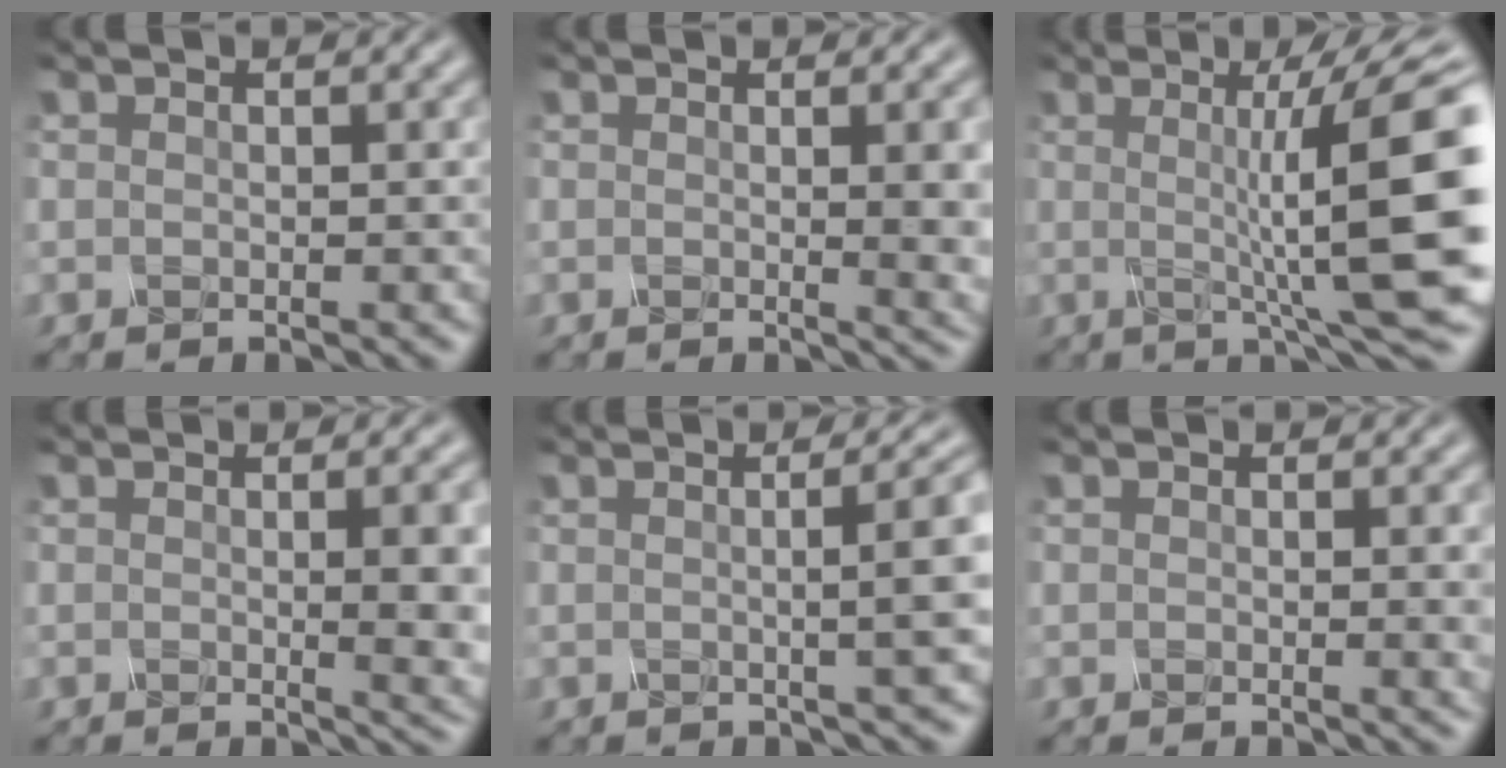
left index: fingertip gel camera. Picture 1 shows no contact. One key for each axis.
{"total": 4.2, "fx": 0.2, "fy": 1.2, "fz": 4.0, "tx": -0.040, "ty": -0.002, "tz": 0.004}
{"total": 12.4, "fx": 0.7, "fy": 2.0, "fz": 12.2, "tx": -0.146, "ty": 0.006, "tz": 0.013}
{"total": 5.6, "fx": 0.1, "fy": 1.8, "fz": 5.3, "tx": -0.048, "ty": -0.001, "tz": 0.004}
{"total": 5.6, "fx": 0.4, "fy": 1.9, "fz": 5.3, "tx": -0.038, "ty": 0.018, "tz": 0.001}
{"total": 1.9, "fx": 0.0, "fy": 0.6, "fz": 1.8, "tx": -0.016, "ty": -0.001, "tz": -0.004}